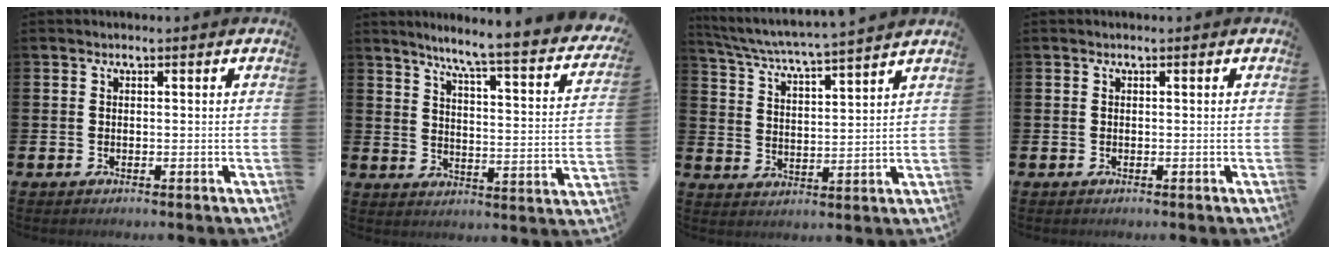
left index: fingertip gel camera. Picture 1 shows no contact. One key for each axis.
{"total": 6.3, "fx": 5.3, "fy": 0.0, "fz": 3.4, "tx": -0.073, "ty": -0.052, "tz": 0.077}
{"total": 5.2, "fx": 5.0, "fy": -0.4, "fz": 1.5, "tx": -0.051, "ty": -0.042, "tz": 0.082}
{"total": 0.0}